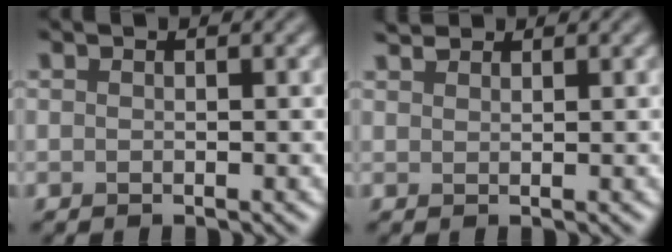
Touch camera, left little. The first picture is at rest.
{"total": 1.5, "force": [1.4, 0.3, 0.3], "torque": [-0.009, 0.005, 0.027]}